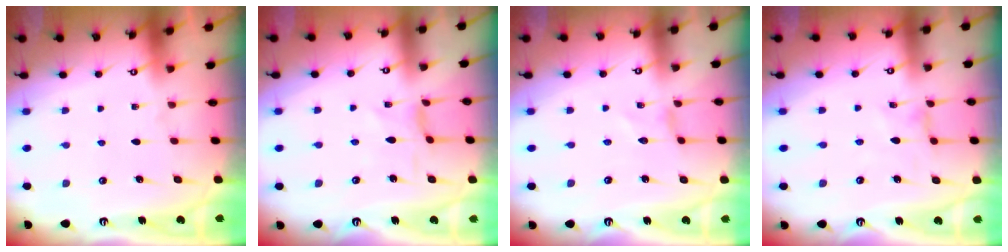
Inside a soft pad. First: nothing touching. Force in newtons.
{"total": 0.7, "press": 0.6, "slide": 0.3}
{"total": 0.0}
{"total": 0.0}